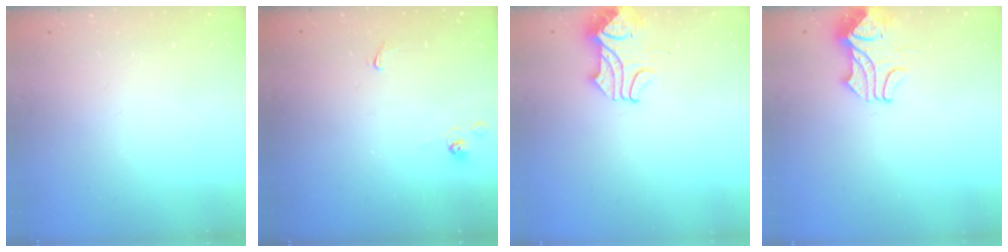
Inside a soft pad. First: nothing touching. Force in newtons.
{"total": 2.6, "press": 2.6, "slide": 0.4}
{"total": 3.7, "press": 3.6, "slide": 0.5}
{"total": 2.1, "press": 2.0, "slide": 0.8}